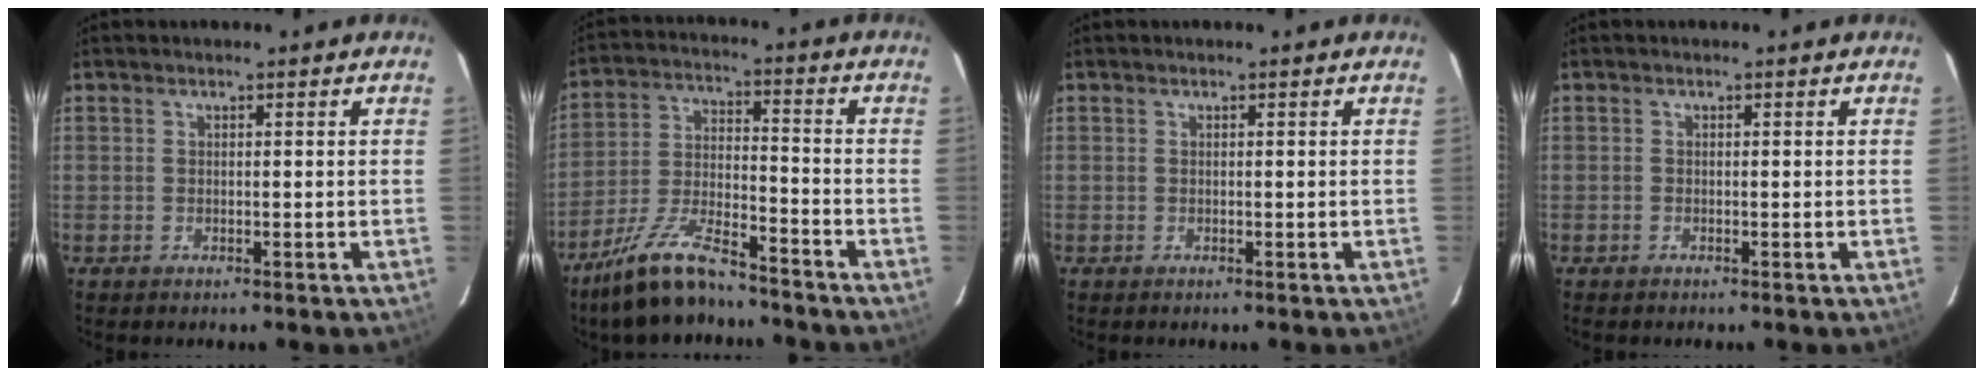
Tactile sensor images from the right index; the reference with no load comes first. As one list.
[{"total": 13.3, "force": [-11.0, 3.1, 6.9], "torque": [-0.151, -0.007, -0.200]}, {"total": 0.0}, {"total": 0.0}]